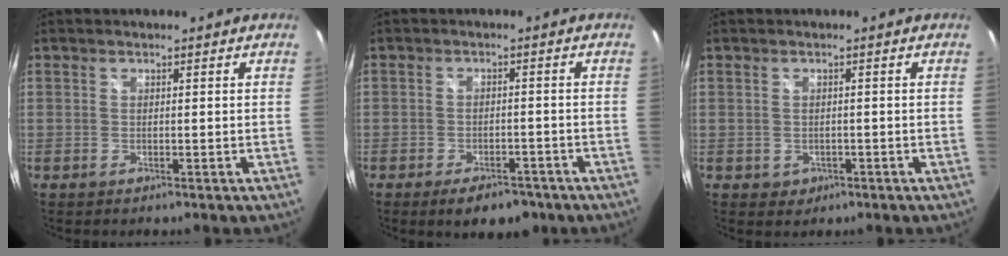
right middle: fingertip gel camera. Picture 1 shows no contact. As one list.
[{"total": 7.0, "force": [-4.9, 3.2, 3.7], "torque": [-0.072, -0.004, -0.065]}, {"total": 2.2, "force": [-0.7, 2.0, 0.8], "torque": [-0.018, -0.003, -0.004]}]